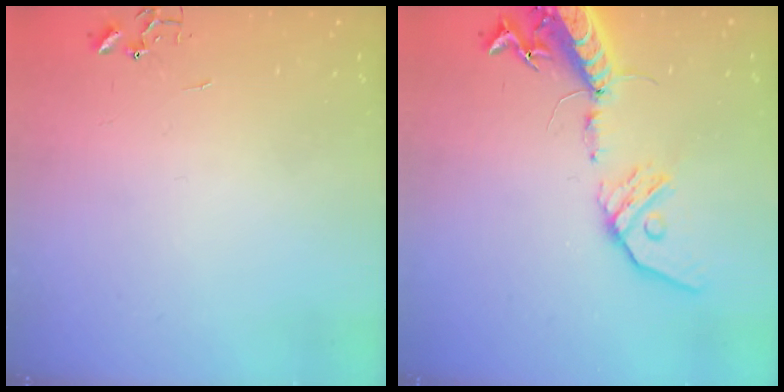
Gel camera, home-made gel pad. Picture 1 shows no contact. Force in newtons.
{"total": 18.2, "press": 17.7, "slide": 4.0}